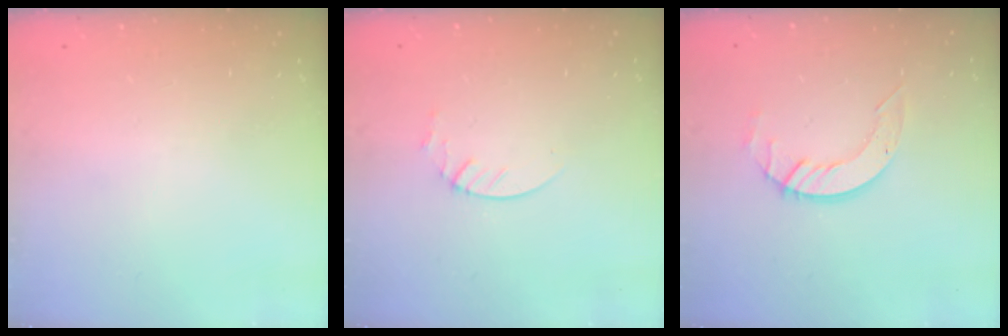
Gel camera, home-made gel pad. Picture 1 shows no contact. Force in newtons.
{"total": 1.9, "press": 1.9, "slide": 0.2}
{"total": 6.1, "press": 6.1, "slide": 0.5}